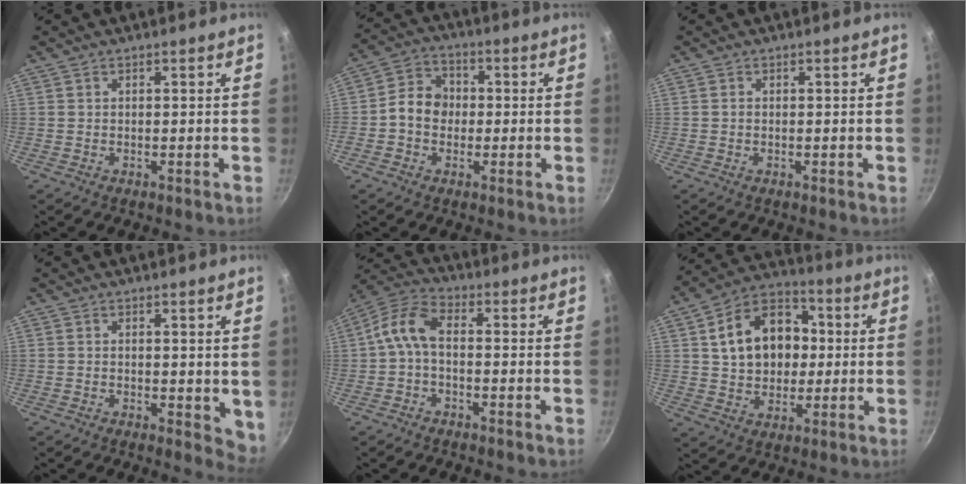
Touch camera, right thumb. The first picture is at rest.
{"total": 7.6, "force": [-0.6, 6.3, 4.1], "torque": [-0.042, 0.022, -0.028]}
{"total": 0.0}
{"total": 4.3, "force": [0.8, 2.0, 3.7], "torque": [-0.037, -0.009, 0.013]}
{"total": 7.0, "force": [-0.9, 4.0, 5.7], "torque": [-0.121, 0.034, -0.032]}
{"total": 16.6, "force": [2.4, 12.6, 10.5], "torque": [-0.139, 0.024, 0.035]}